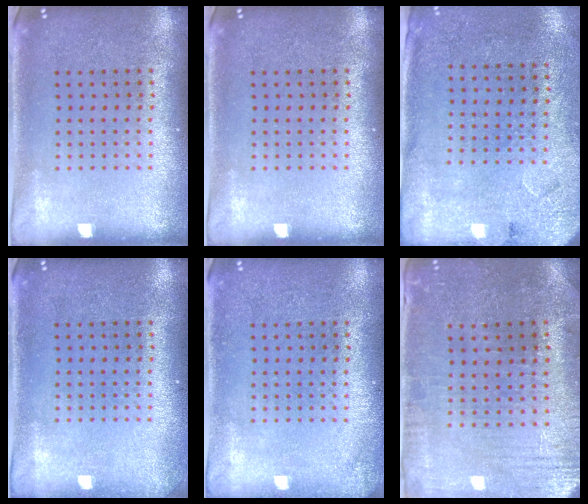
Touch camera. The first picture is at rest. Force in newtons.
{"total": 0.0}
{"total": 2.7, "press": 2.2, "slide": 1.5}
{"total": 0.7, "press": 0.7, "slide": 0.0}
{"total": 0.9, "press": 0.9, "slide": 0.1}
{"total": 0.6, "press": 0.5, "slide": 0.3}